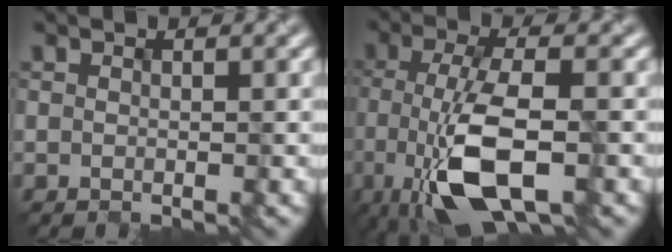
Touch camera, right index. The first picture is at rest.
{"total": 7.6, "force": [-2.7, 2.5, 6.7], "torque": [-0.138, -0.001, -0.051]}